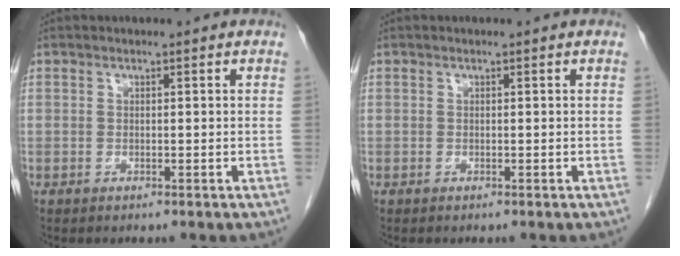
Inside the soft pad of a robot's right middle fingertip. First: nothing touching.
{"total": 0.0}